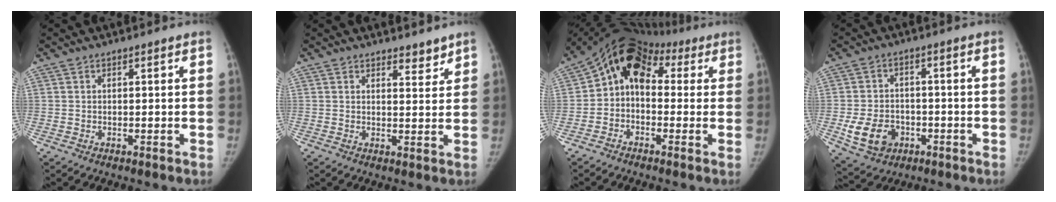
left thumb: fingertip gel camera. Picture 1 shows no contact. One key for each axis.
{"total": 3.0, "fx": 2.6, "fy": 1.2, "fz": 0.9, "tx": 0.003, "ty": -0.020, "tz": 0.037}
{"total": 11.9, "fx": 1.8, "fy": 9.1, "fz": 7.5, "tx": -0.089, "ty": 0.049, "tz": 0.014}
{"total": 9.0, "fx": -3.0, "fy": 7.1, "fz": 4.7, "tx": -0.070, "ty": 0.014, "tz": -0.041}